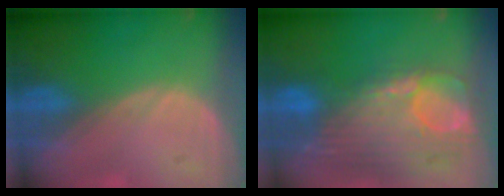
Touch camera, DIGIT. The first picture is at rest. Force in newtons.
{"total": 12.7, "press": 10.7, "slide": 6.8}